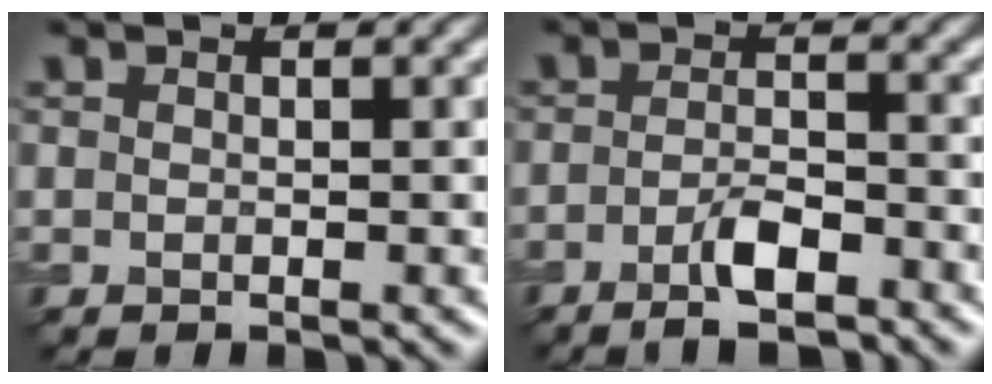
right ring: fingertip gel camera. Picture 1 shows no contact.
{"total": 3.7, "force": [-2.2, 0.9, 2.8], "torque": [-0.054, 0.001, -0.044]}